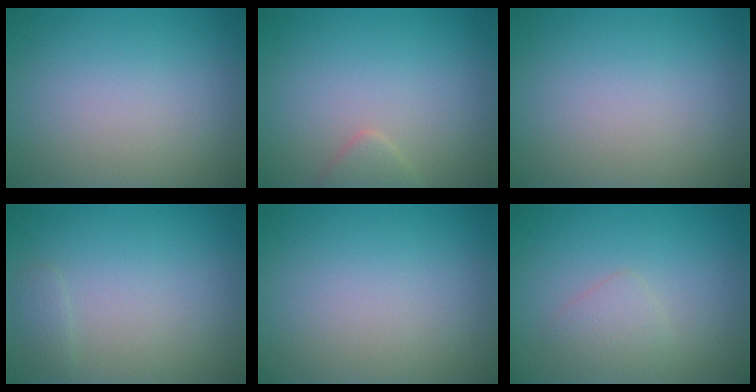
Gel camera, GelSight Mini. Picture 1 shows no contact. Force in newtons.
{"total": 1.5, "press": 1.5, "slide": 0.1}
{"total": 0.0}
{"total": 0.9, "press": 0.9, "slide": 0.0}
{"total": 0.0}
{"total": 1.6, "press": 1.6, "slide": 0.1}